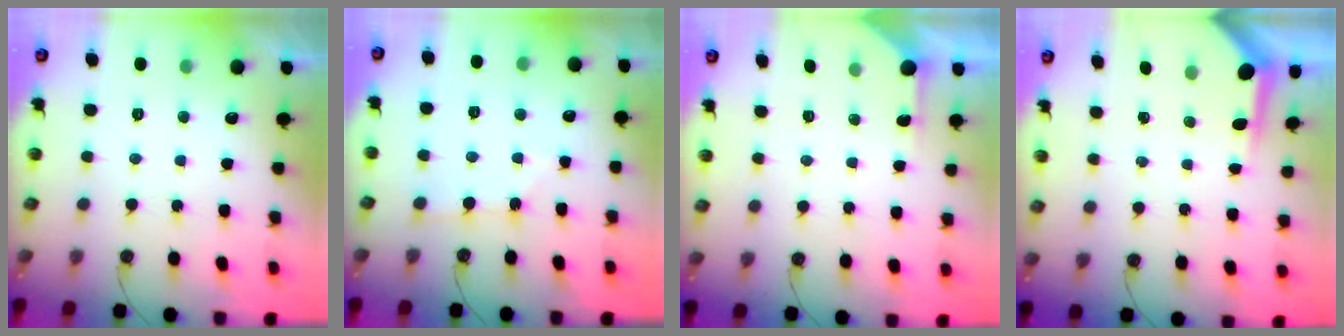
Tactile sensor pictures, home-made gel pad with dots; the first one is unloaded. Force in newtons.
{"total": 3.0, "press": 3.0, "slide": 0.4}
{"total": 1.9, "press": 1.9, "slide": 0.3}
{"total": 4.0, "press": 4.0, "slide": 0.3}